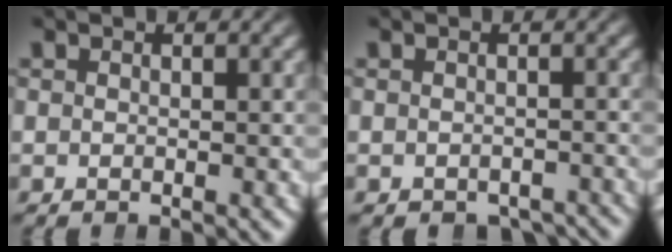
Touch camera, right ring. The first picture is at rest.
{"total": 3.5, "force": [-3.2, 1.2, 0.8], "torque": [0.000, -0.012, -0.042]}